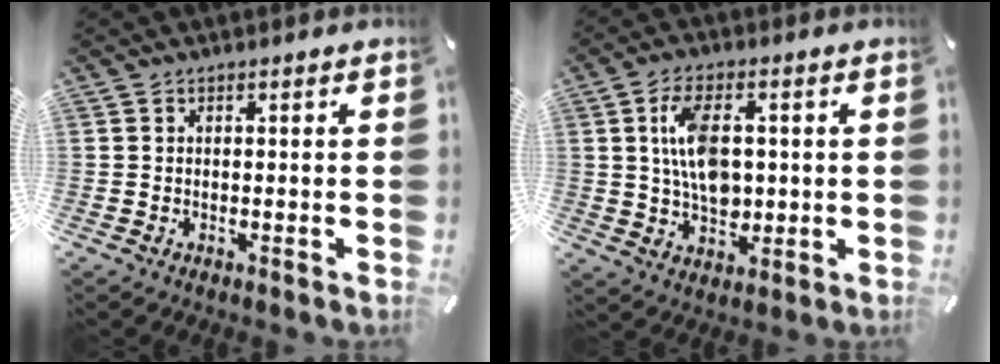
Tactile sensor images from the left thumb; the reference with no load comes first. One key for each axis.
{"total": 10.2, "fx": 1.1, "fy": 6.6, "fz": 7.6, "tx": -0.136, "ty": 0.005, "tz": 0.019}